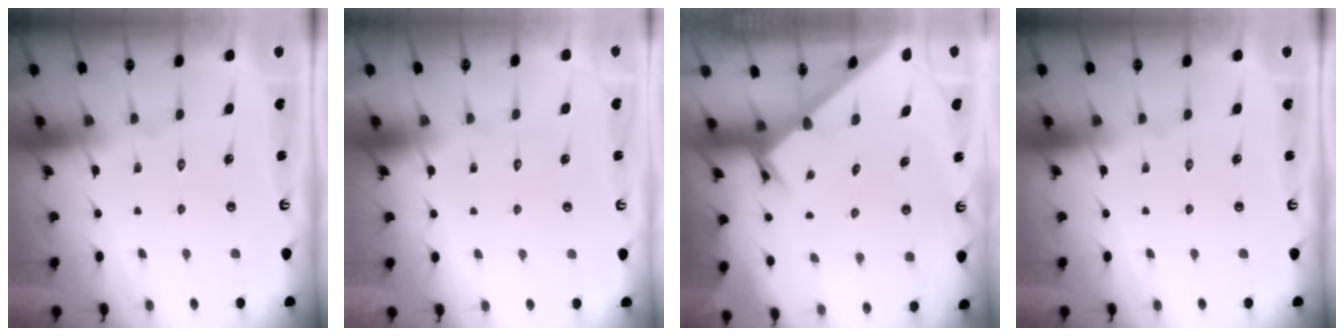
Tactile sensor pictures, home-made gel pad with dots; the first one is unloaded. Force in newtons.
{"total": 1.6, "press": 1.6, "slide": 0.1}
{"total": 2.9, "press": 2.9, "slide": 0.1}
{"total": 0.0}